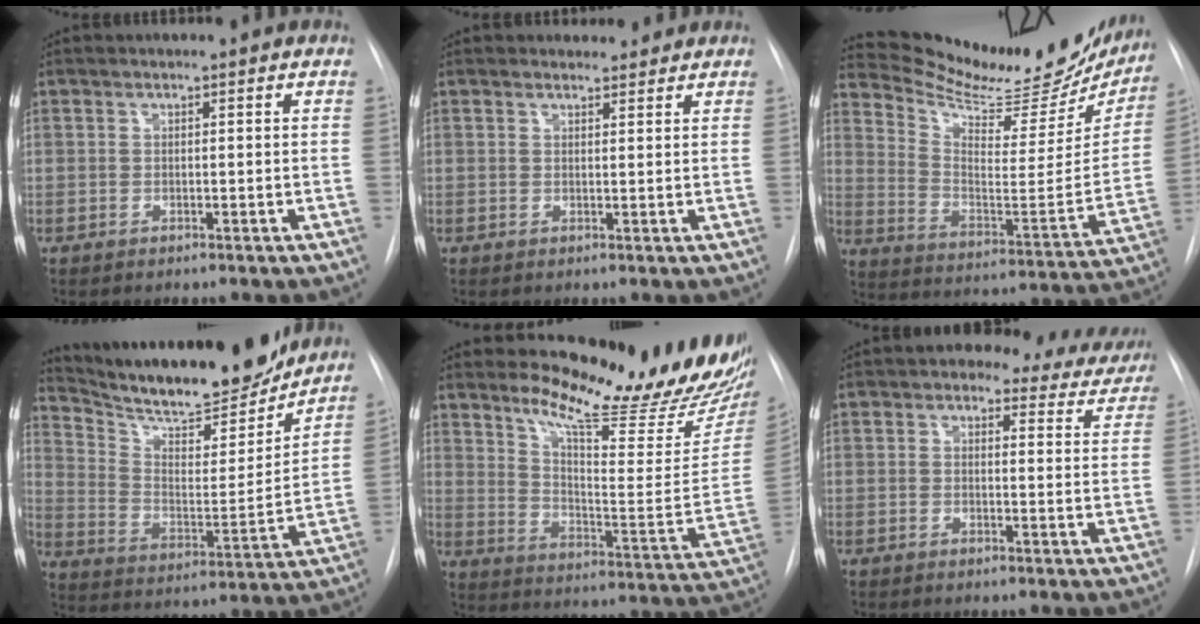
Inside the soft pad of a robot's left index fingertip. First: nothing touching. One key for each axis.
{"total": 2.5, "fx": 2.3, "fy": 1.0, "fz": -0.1, "tx": 0.002, "ty": 0.004, "tz": 0.027}
{"total": 26.8, "fx": 23.7, "fy": 6.6, "fz": 10.6, "tx": -0.163, "ty": -0.061, "tz": 0.321}
{"total": 22.5, "fx": 20.2, "fy": 3.9, "fz": 9.0, "tx": -0.159, "ty": -0.022, "tz": 0.306}
{"total": 21.0, "fx": 18.5, "fy": 2.3, "fz": 9.7, "tx": -0.144, "ty": -0.103, "tz": 0.248}
{"total": 10.5, "fx": 9.1, "fy": 4.4, "fz": 2.8, "tx": 0.000, "ty": -0.004, "tz": 0.078}